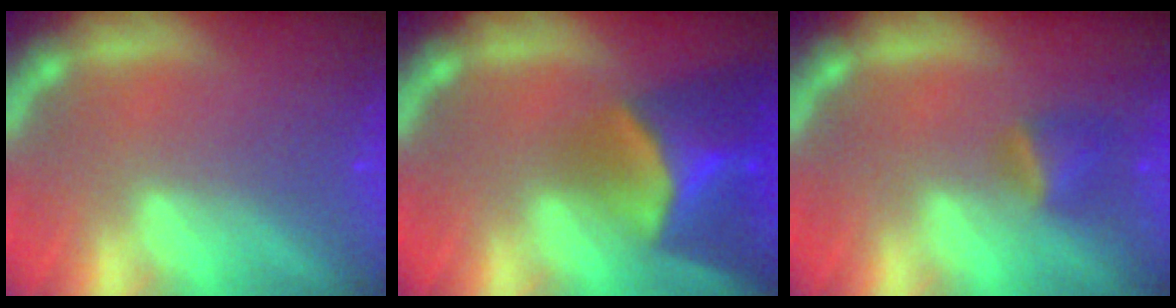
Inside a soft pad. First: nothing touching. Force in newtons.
{"total": 8.9}
{"total": 2.4}